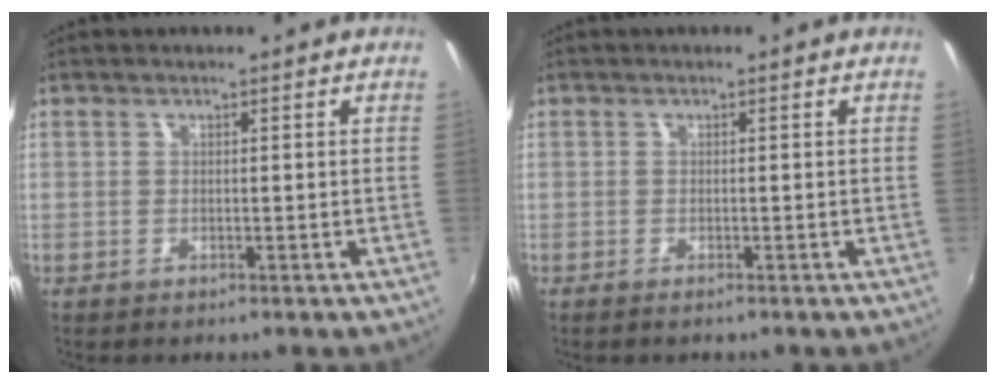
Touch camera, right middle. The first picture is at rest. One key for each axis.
{"total": 0.8, "fx": -0.7, "fy": -0.2, "fz": 0.3, "tx": -0.008, "ty": -0.003, "tz": -0.013}